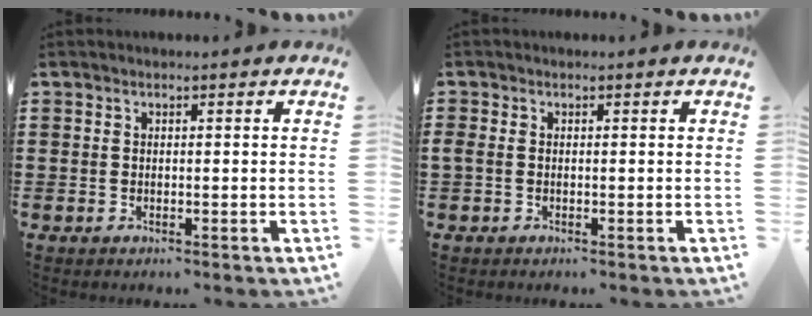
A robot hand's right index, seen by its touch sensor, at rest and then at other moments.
{"total": 0.6, "force": [-0.2, 0.2, 0.5], "torque": [-0.018, -0.005, -0.006]}